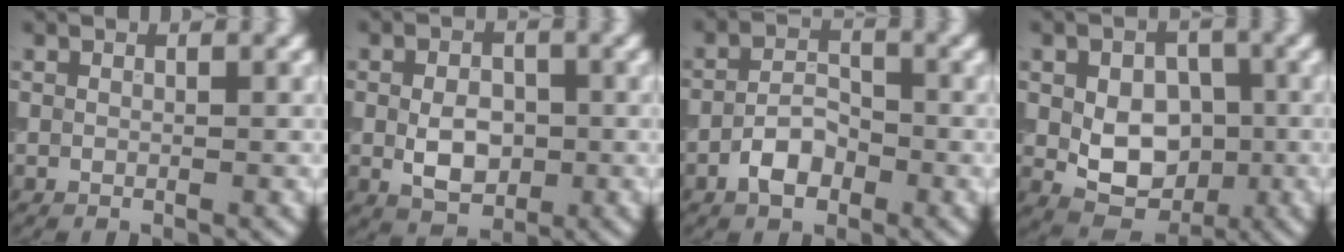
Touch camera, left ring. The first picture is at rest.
{"total": 4.1, "force": [-0.4, 2.8, 2.9], "torque": [-0.051, -0.002, -0.006]}
{"total": 3.3, "force": [-1.7, 1.8, 2.1], "torque": [-0.035, 0.007, -0.036]}
{"total": 6.7, "force": [-0.7, 4.7, 4.7], "torque": [-0.080, -0.003, -0.013]}